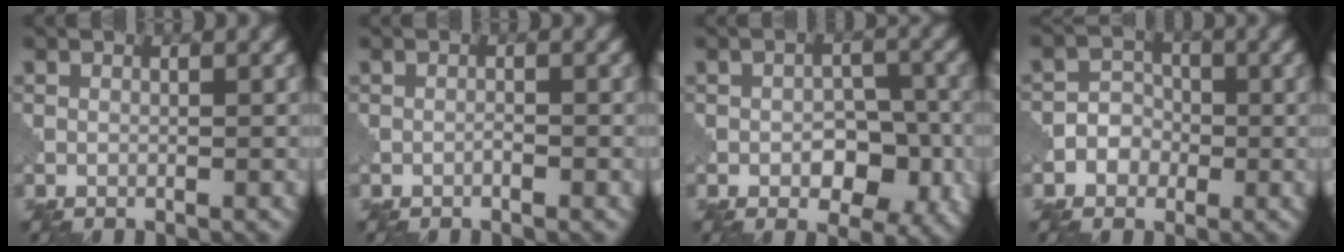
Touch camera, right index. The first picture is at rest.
{"total": 0.5, "force": [-0.3, 0.1, 0.4], "torque": [-0.008, 0.002, -0.007]}
{"total": 5.8, "force": [-1.7, 3.4, 4.4], "torque": [-0.052, -0.001, -0.025]}
{"total": 2.4, "force": [-0.9, 2.1, 0.8], "torque": [0.007, 0.006, -0.026]}